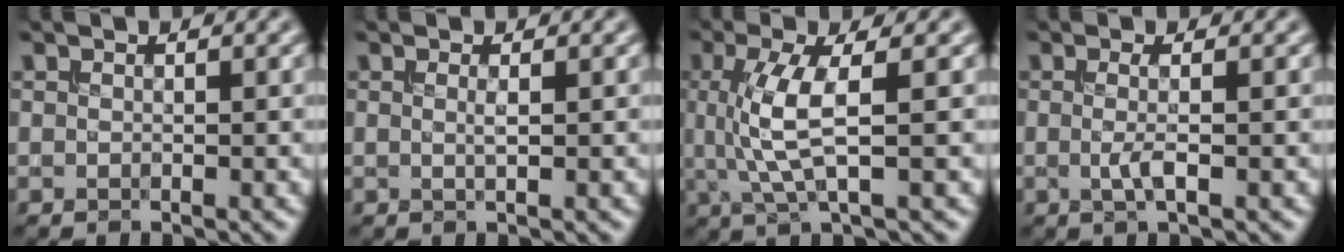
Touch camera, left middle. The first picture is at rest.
{"total": 0.7, "force": [0.1, 0.0, 0.7], "torque": [-0.012, 0.002, 0.001]}
{"total": 4.7, "force": [0.4, 1.0, 4.5], "torque": [-0.106, 0.000, 0.014]}
{"total": 1.7, "force": [-0.3, 0.2, 1.7], "torque": [-0.037, -0.001, -0.007]}